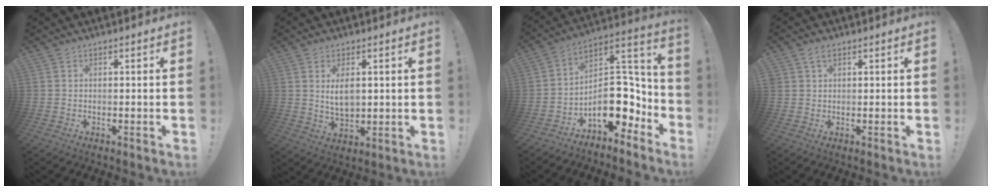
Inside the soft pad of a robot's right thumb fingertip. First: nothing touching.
{"total": 6.1, "force": [1.4, 3.5, 4.8], "torque": [-0.078, -0.006, 0.024]}
{"total": 16.0, "force": [-5.1, 10.2, 11.2], "torque": [-0.134, 0.021, -0.070]}
{"total": 2.0, "force": [1.3, 1.4, 0.7], "torque": [-0.010, 0.000, 0.024]}